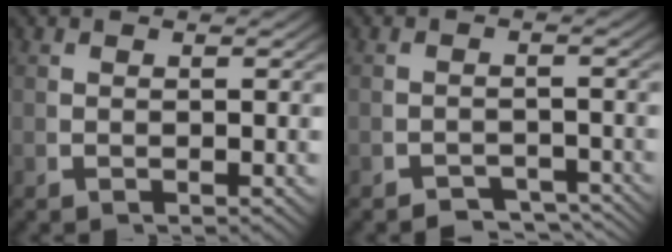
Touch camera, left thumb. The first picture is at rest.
{"total": 4.1, "force": [-3.5, 1.6, 1.4], "torque": [-0.011, -0.021, -0.052]}